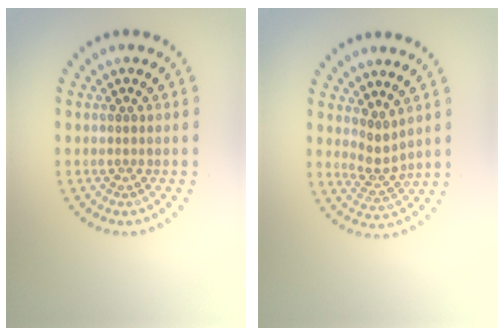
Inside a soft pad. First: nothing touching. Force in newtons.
{"total": 2.2, "press": 1.5, "slide": 1.6}